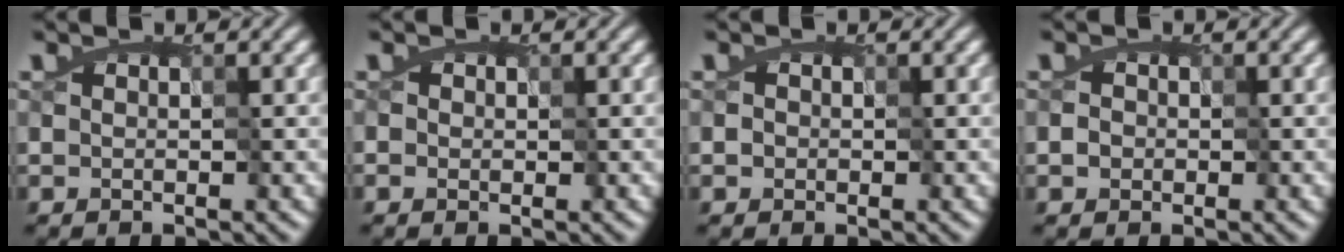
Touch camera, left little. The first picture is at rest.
{"total": 1.7, "force": [0.7, 1.4, 0.7], "torque": [-0.024, 0.005, 0.020]}
{"total": 1.1, "force": [-0.1, 1.0, 0.3], "torque": [-0.010, 0.007, -0.001]}
{"total": 1.9, "force": [-0.2, 1.8, 0.7], "torque": [-0.011, 0.011, -0.005]}